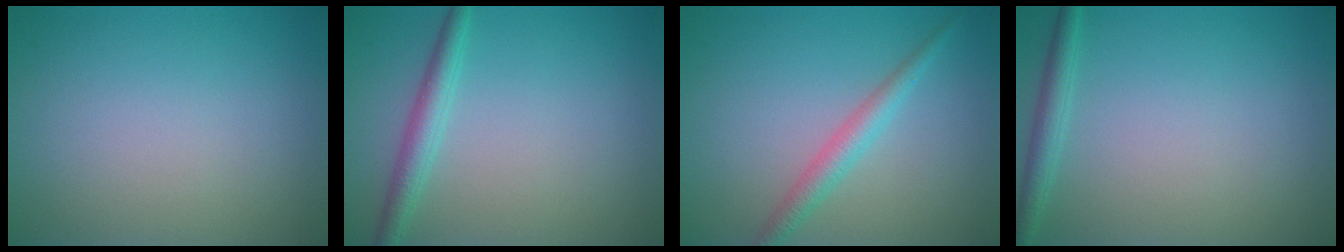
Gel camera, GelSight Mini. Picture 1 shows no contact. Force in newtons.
{"total": 2.4, "press": 2.4, "slide": 0.1}
{"total": 2.3, "press": 2.3, "slide": 0.1}
{"total": 1.8, "press": 1.8, "slide": 0.1}